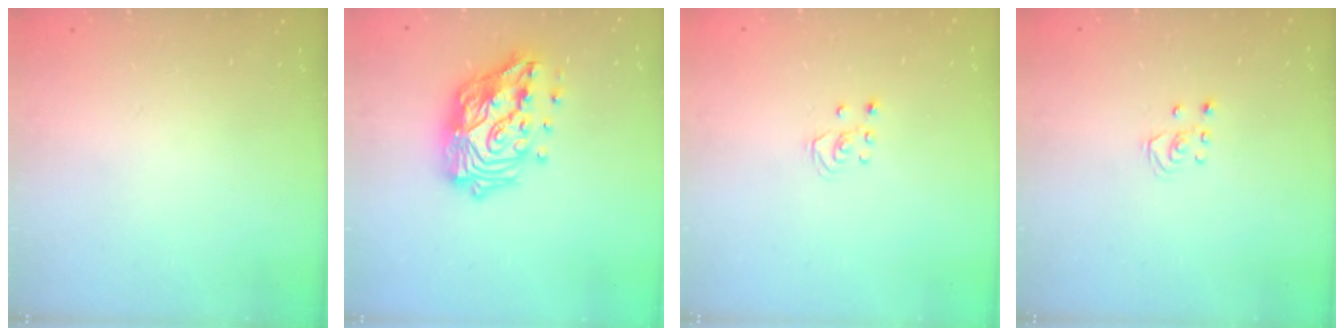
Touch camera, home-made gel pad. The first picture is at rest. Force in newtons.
{"total": 18.5, "press": 18.4, "slide": 2.2}
{"total": 2.5, "press": 2.5, "slide": 0.2}
{"total": 2.5, "press": 2.5, "slide": 0.2}